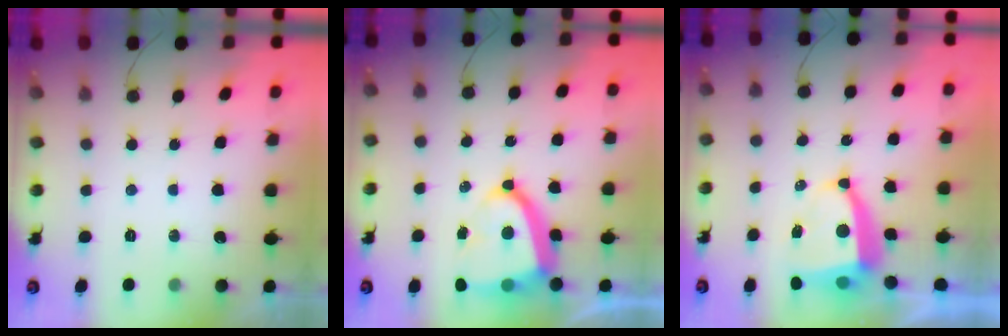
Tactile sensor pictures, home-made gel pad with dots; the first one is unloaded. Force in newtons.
{"total": 14.1, "press": 14.0, "slide": 1.5}
{"total": 8.3, "press": 8.3, "slide": 1.0}